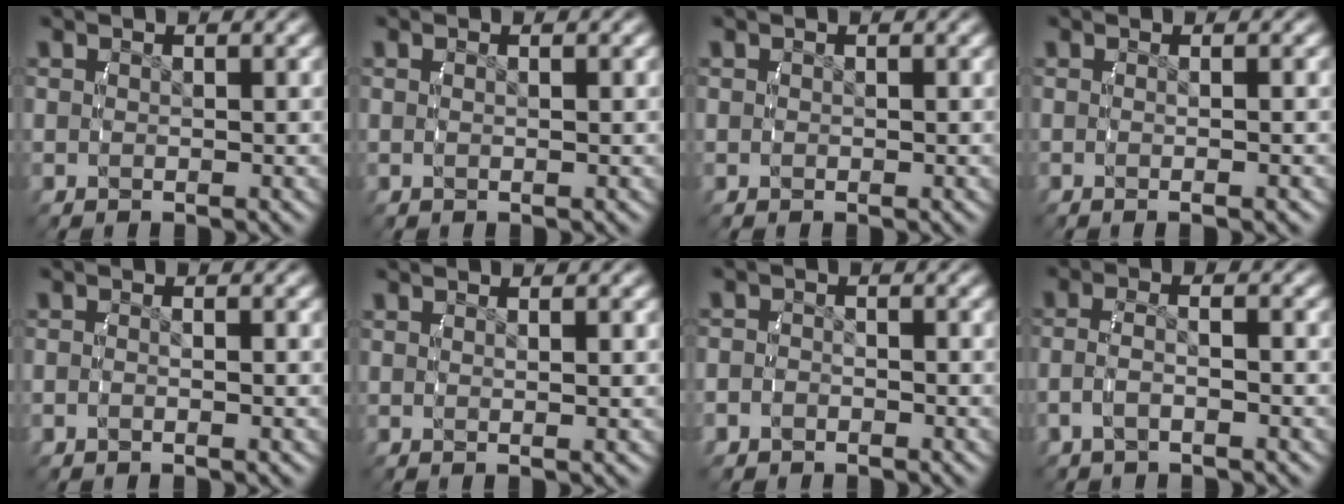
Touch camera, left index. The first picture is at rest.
{"total": 0.6, "force": [0.0, -0.2, 0.6], "torque": [-0.013, 0.004, -0.001]}
{"total": 0.0}
{"total": 1.3, "force": [-0.7, -0.4, 1.1], "torque": [-0.019, 0.004, -0.013]}
{"total": 1.2, "force": [-0.6, 0.7, 0.7], "torque": [-0.016, 0.007, -0.016]}
{"total": 0.9, "force": [0.3, -0.7, 0.5], "torque": [-0.014, 0.000, 0.005]}
{"total": 2.0, "force": [-1.4, 1.4, 0.1], "torque": [-0.015, -0.008, -0.025]}
{"total": 2.5, "force": [-1.1, 0.8, 2.1], "torque": [-0.053, -0.005, -0.017]}